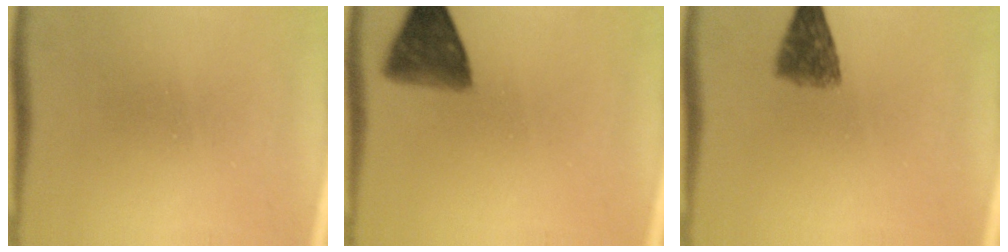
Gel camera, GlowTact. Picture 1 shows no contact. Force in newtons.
{"total": 7.0}
{"total": 5.1}